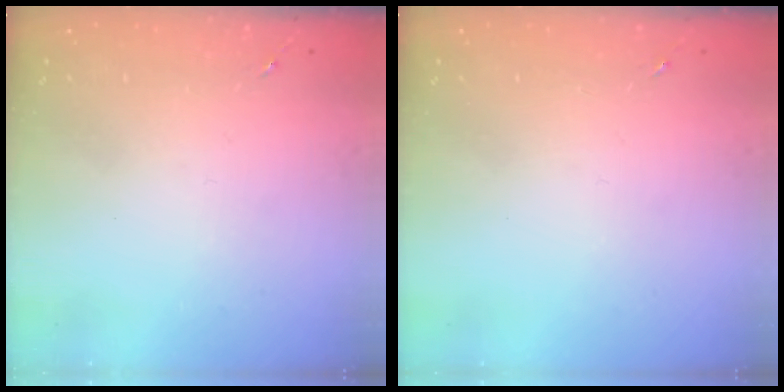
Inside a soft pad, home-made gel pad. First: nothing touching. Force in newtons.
{"total": 0.0}